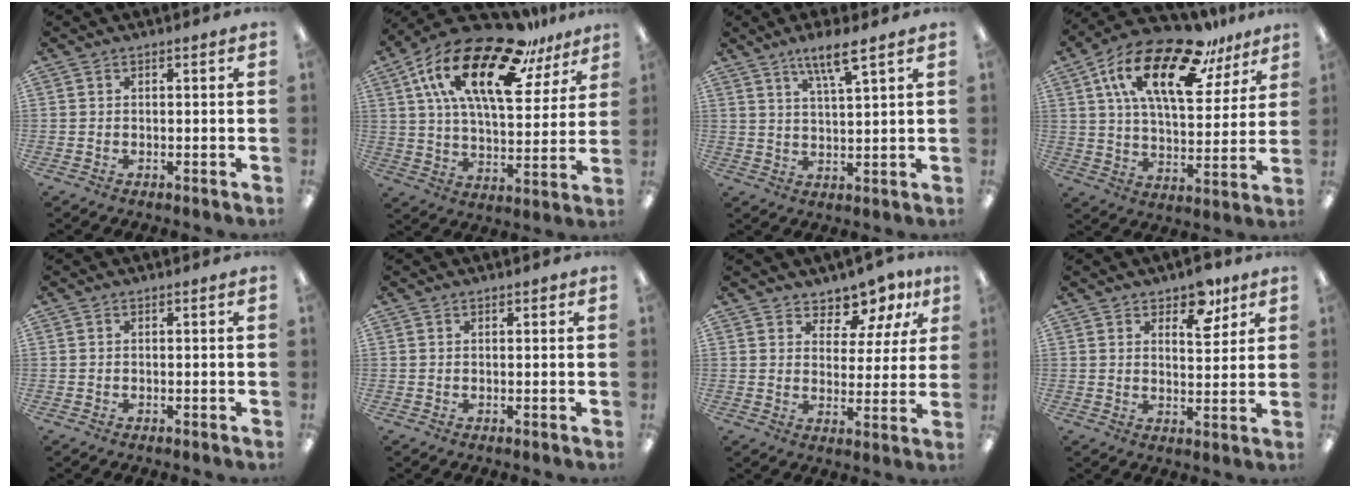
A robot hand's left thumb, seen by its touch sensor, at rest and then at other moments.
{"total": 24.7, "force": [14.5, 10.2, 17.3], "torque": [-0.296, -0.074, 0.243]}
{"total": 7.2, "force": [5.0, 1.1, 5.1], "torque": [-0.095, -0.017, 0.082]}
{"total": 22.5, "force": [12.9, 9.7, 15.8], "torque": [-0.275, -0.057, 0.217]}
{"total": 0.0}
{"total": 0.8, "force": [0.6, 0.3, 0.4], "torque": [0.001, -0.001, 0.009]}
{"total": 8.6, "force": [7.4, 3.9, 2.1], "torque": [-0.040, -0.055, 0.135]}
{"total": 8.2, "force": [5.8, 4.1, 4.1], "torque": [-0.041, -0.028, 0.098]}